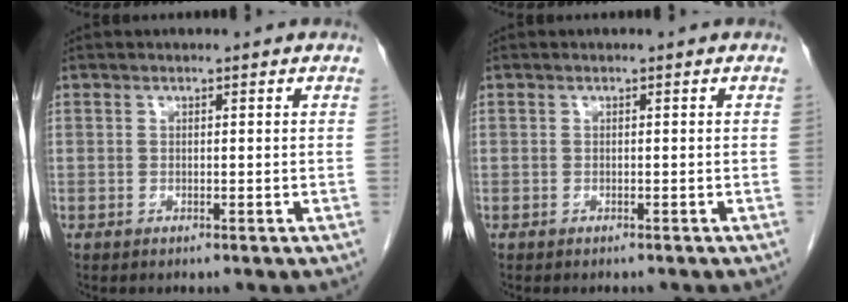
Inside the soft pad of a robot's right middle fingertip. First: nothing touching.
{"total": 1.8, "force": [-1.6, 0.5, 0.7], "torque": [-0.014, -0.003, -0.018]}